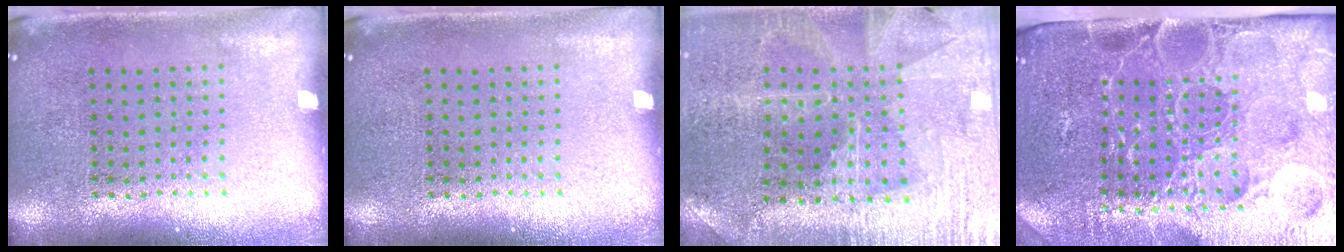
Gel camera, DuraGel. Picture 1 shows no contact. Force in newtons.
{"total": 0.0}
{"total": 1.4, "press": 1.3, "slide": 0.4}
{"total": 4.9, "press": 4.1, "slide": 2.6}